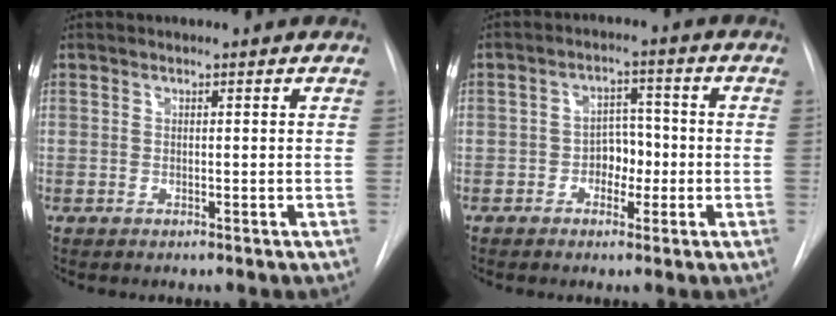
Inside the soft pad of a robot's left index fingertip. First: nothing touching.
{"total": 4.0, "force": [-1.1, 2.9, 2.6], "torque": [-0.034, 0.011, -0.018]}